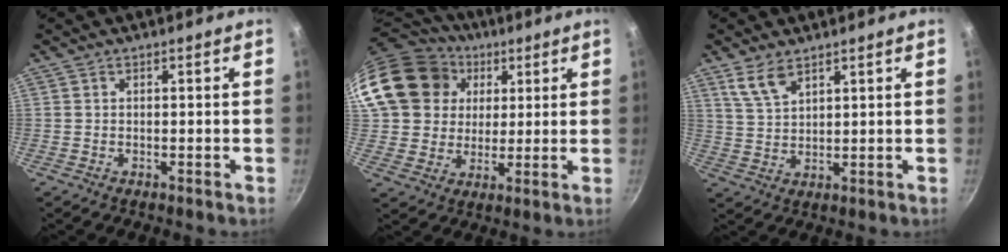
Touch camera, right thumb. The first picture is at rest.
{"total": 20.3, "force": [6.8, 17.1, 8.7], "torque": [-0.158, 0.021, 0.129]}
{"total": 5.4, "force": [3.8, 2.3, 3.2], "torque": [-0.060, -0.018, 0.083]}